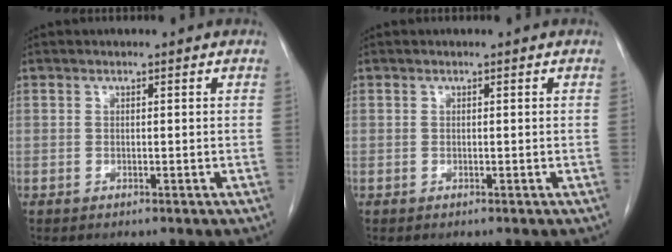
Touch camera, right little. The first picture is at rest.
{"total": 0.0}